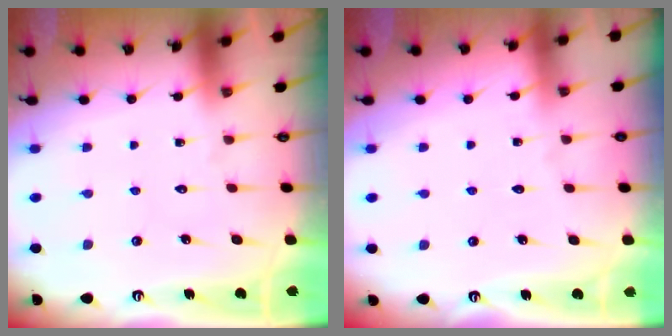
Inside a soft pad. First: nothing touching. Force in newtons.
{"total": 1.8, "press": 1.7, "slide": 0.2}